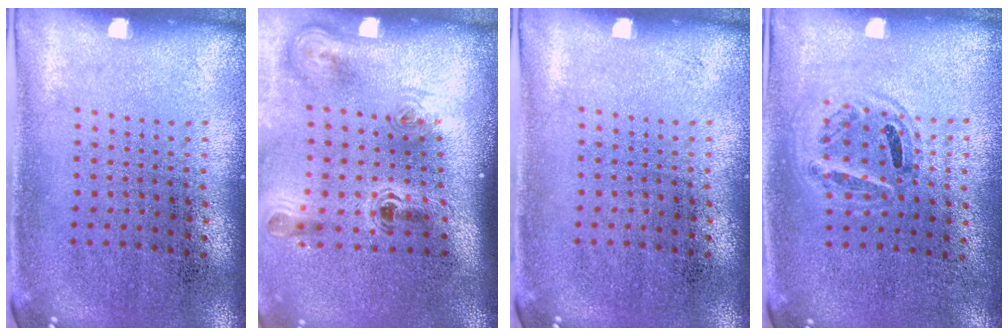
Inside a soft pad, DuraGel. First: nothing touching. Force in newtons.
{"total": 2.3, "press": 1.5, "slide": 1.7}
{"total": 0.0}
{"total": 0.9, "press": 0.9, "slide": 0.3}